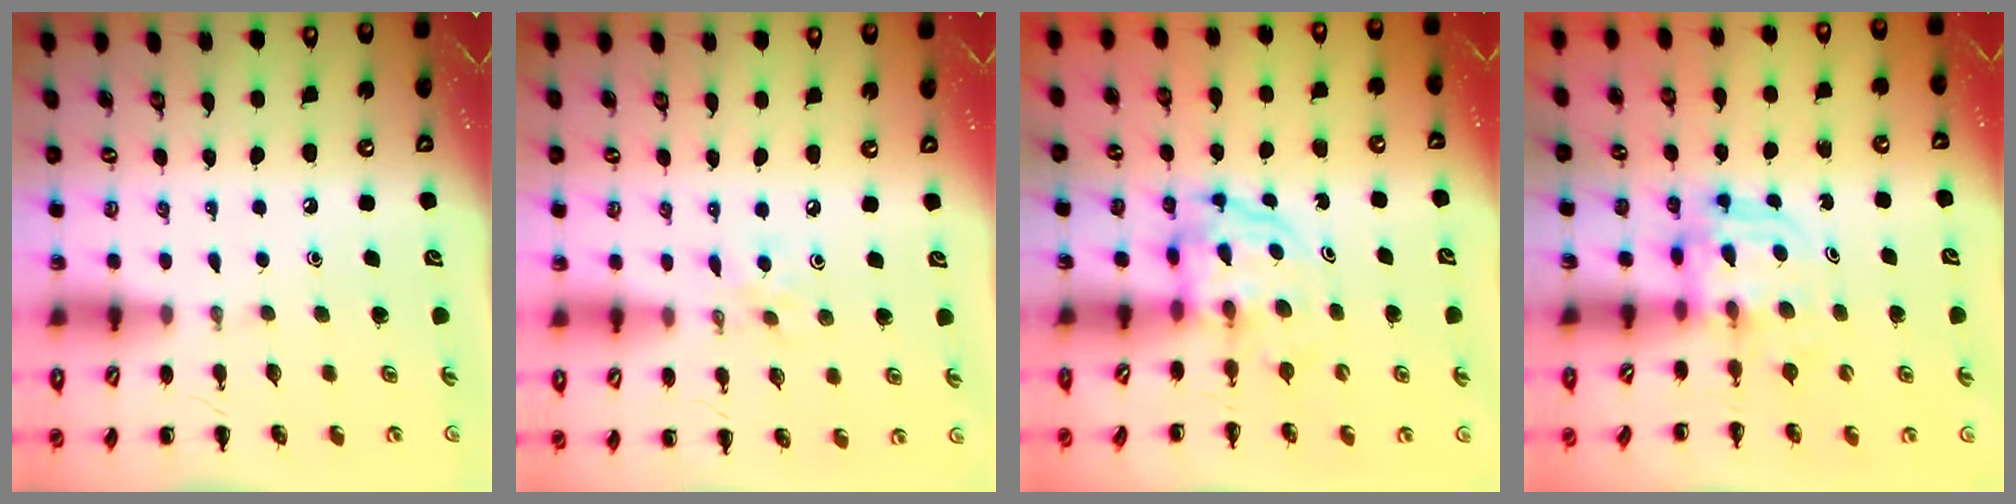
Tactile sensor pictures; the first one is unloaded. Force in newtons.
{"total": 3.5, "press": 3.4, "slide": 0.9}
{"total": 3.7, "press": 3.7, "slide": 0.3}
{"total": 3.7, "press": 3.7, "slide": 0.2}